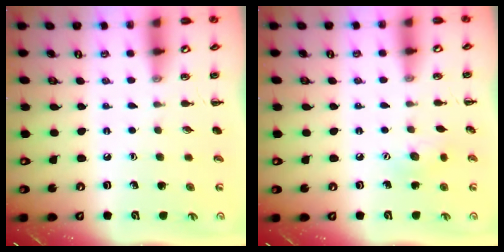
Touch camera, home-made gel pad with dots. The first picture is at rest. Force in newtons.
{"total": 6.2, "press": 6.0, "slide": 1.7}